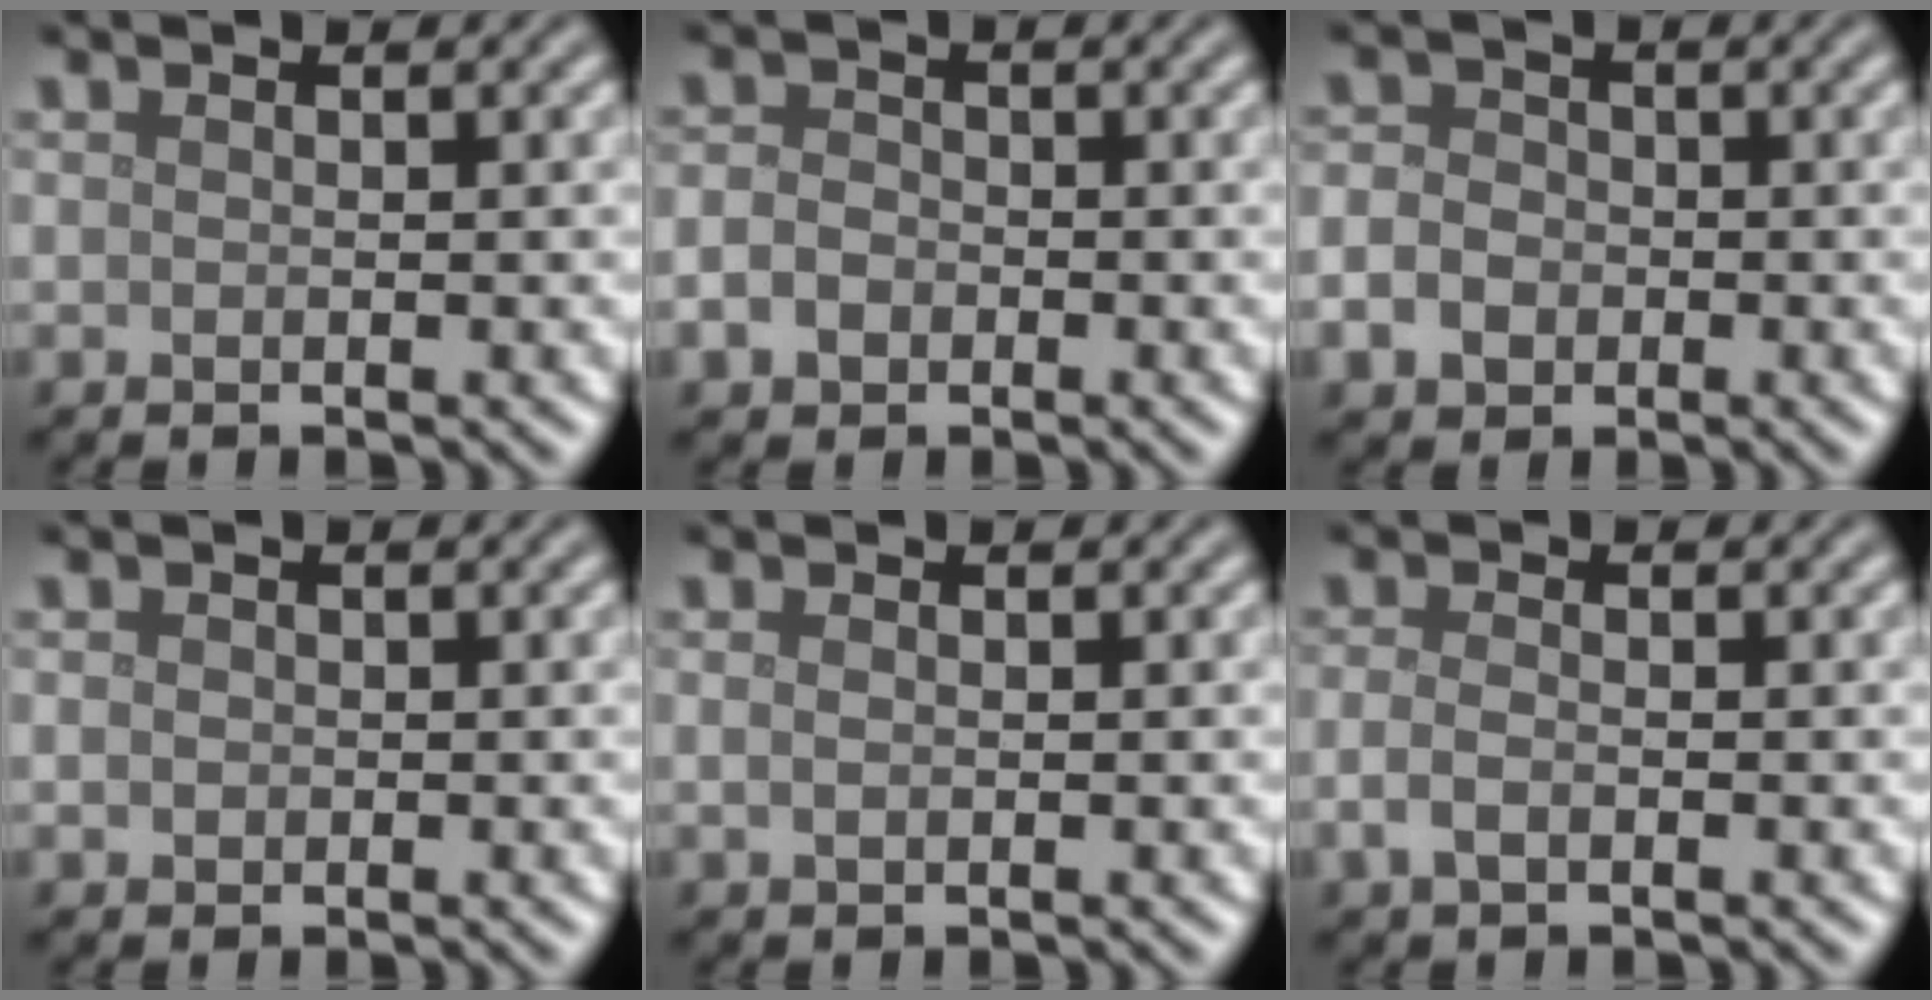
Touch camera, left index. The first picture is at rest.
{"total": 2.3, "force": [-0.8, 1.8, 1.1], "torque": [-0.014, -0.002, -0.020]}
{"total": 3.4, "force": [-0.9, 2.8, 1.7], "torque": [-0.021, -0.004, -0.021]}
{"total": 0.8, "force": [0.0, 0.8, 0.3], "torque": [-0.004, -0.001, -0.002]}
{"total": 0.6, "force": [0.1, 0.4, 0.5], "torque": [-0.013, 0.001, 0.002]}
{"total": 1.7, "force": [-0.6, 0.9, 1.3], "torque": [-0.033, -0.003, -0.016]}